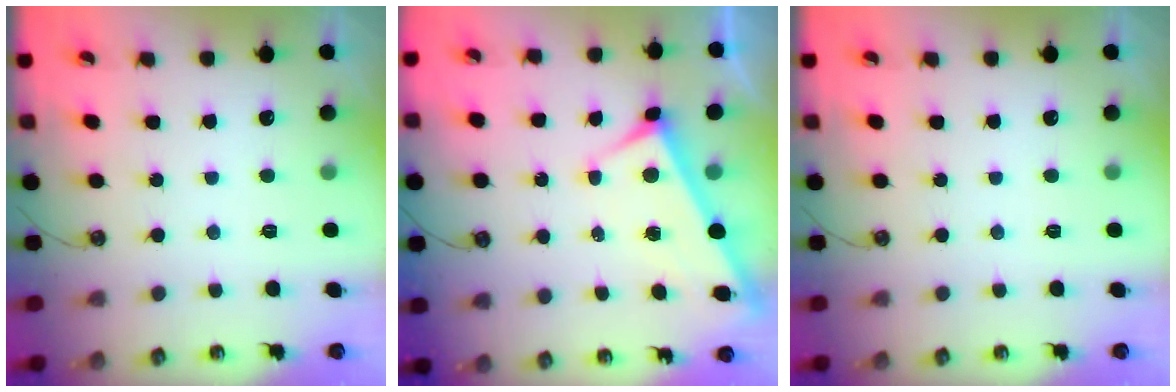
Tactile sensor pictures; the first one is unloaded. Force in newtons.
{"total": 3.9, "press": 3.9, "slide": 0.2}
{"total": 0.0}